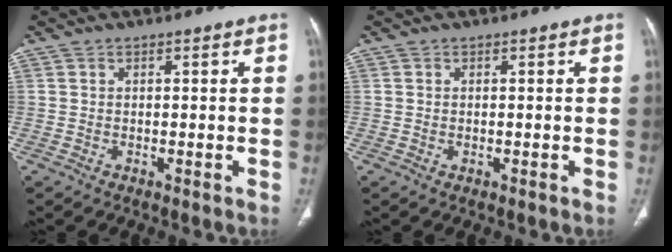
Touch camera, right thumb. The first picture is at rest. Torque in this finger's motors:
{"motor_torque": [-0.30, -0.03, -0.29, 0.21, -0.03]}